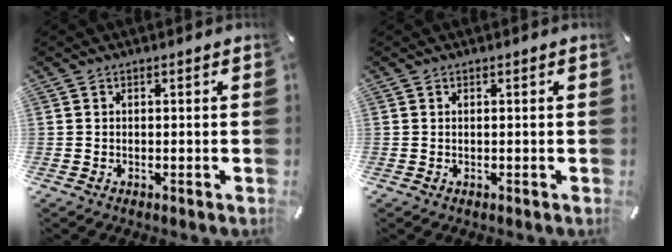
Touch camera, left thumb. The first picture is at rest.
{"total": 0.0}